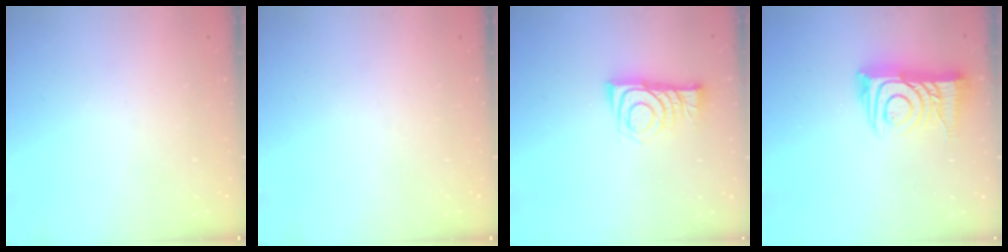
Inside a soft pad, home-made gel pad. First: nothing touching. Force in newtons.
{"total": 0.0}
{"total": 8.2, "press": 8.2, "slide": 0.9}
{"total": 14.1, "press": 14.1, "slide": 1.1}